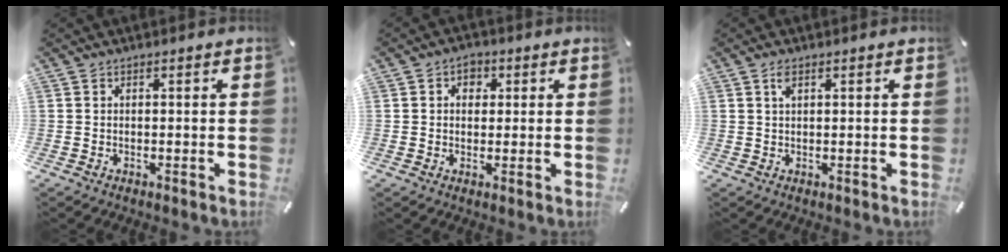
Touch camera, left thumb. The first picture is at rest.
{"total": 3.6, "force": [0.9, 3.1, 1.6], "torque": [-0.012, 0.001, 0.009]}
{"total": 1.8, "force": [0.9, 0.7, 1.4], "torque": [-0.031, 0.002, 0.015]}